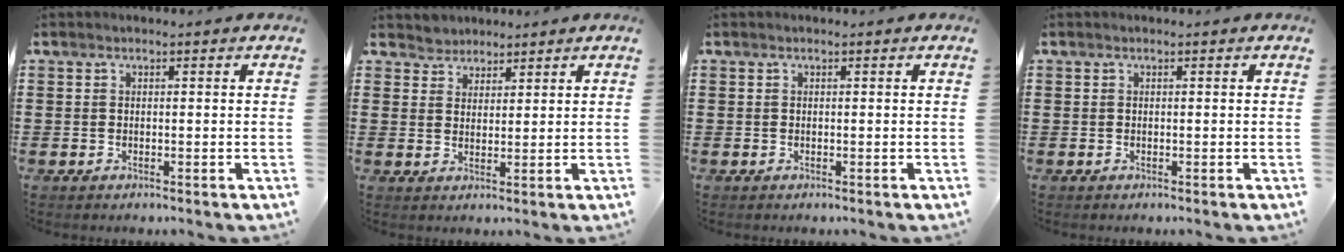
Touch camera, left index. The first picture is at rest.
{"total": 2.9, "force": [2.5, 1.4, -0.7], "torque": [-0.001, 0.004, 0.047]}
{"total": 0.0}
{"total": 0.0}